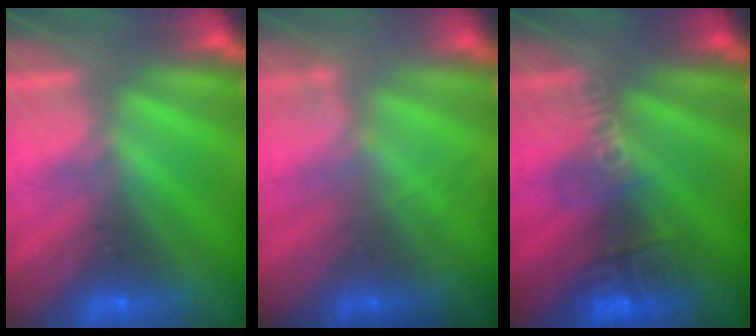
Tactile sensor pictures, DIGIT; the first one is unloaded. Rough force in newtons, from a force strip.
{"total": 1.8}
{"total": 2.6}